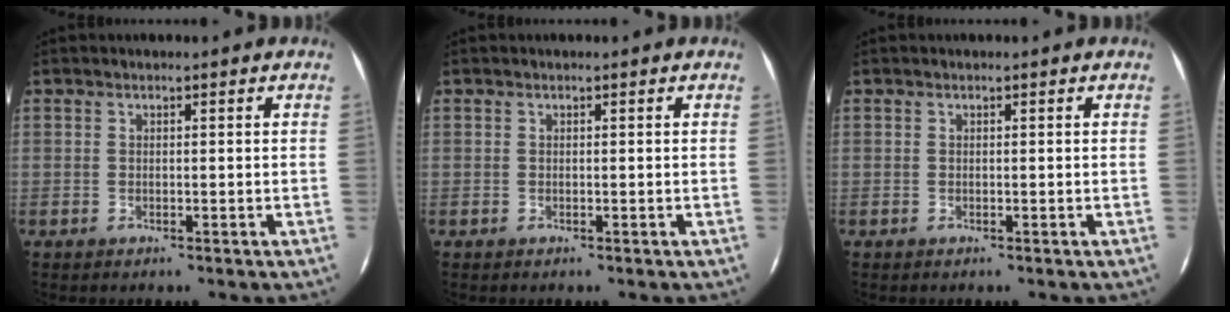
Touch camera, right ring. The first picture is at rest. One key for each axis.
{"total": 0.0}
{"total": 0.0}